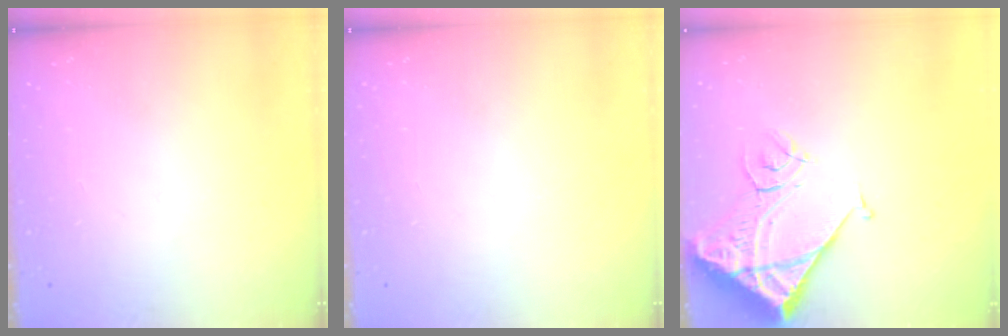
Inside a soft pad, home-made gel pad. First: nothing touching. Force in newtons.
{"total": 0.0}
{"total": 13.6, "press": 13.6, "slide": 1.6}